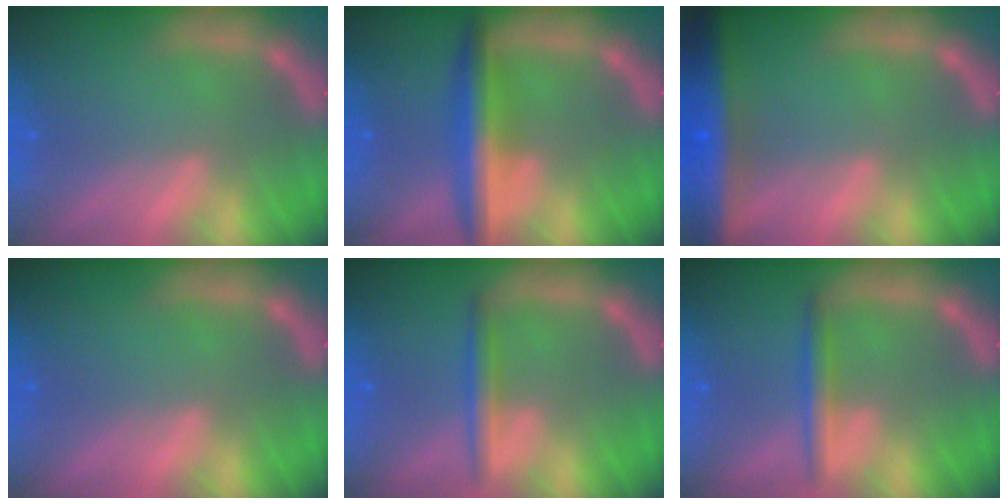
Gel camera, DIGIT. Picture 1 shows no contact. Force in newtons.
{"total": 5.5}
{"total": 9.5}
{"total": 0.0}
{"total": 2.4}
{"total": 2.4}